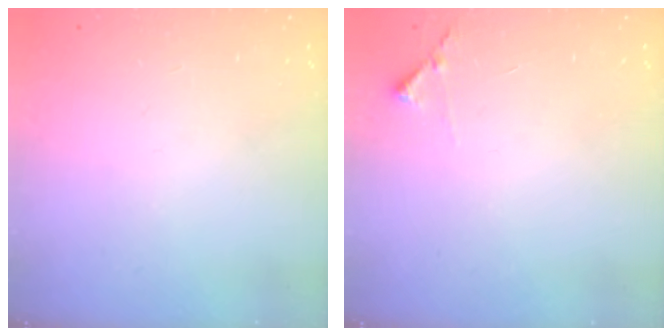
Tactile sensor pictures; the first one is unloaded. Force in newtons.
{"total": 5.5, "press": 5.5, "slide": 0.4}